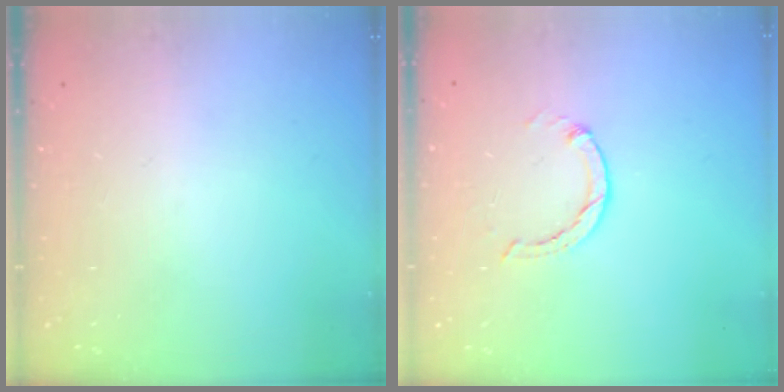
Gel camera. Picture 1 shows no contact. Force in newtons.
{"total": 0.0}